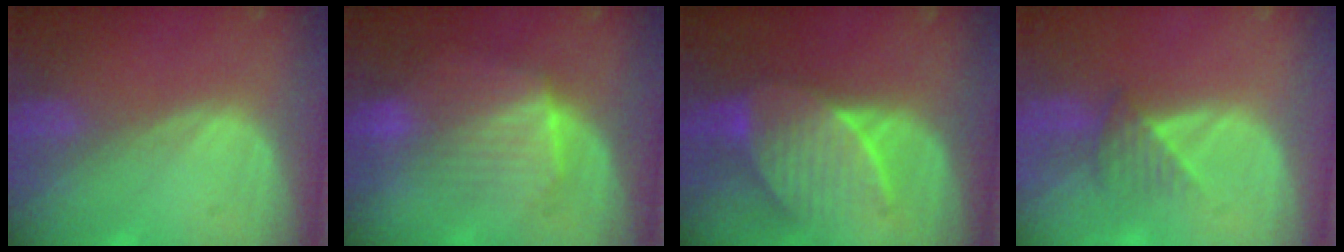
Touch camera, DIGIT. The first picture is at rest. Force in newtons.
{"total": 7.0, "press": 6.9, "slide": 1.2}
{"total": 7.6, "press": 7.6, "slide": 0.1}
{"total": 3.3, "press": 2.9, "slide": 1.5}